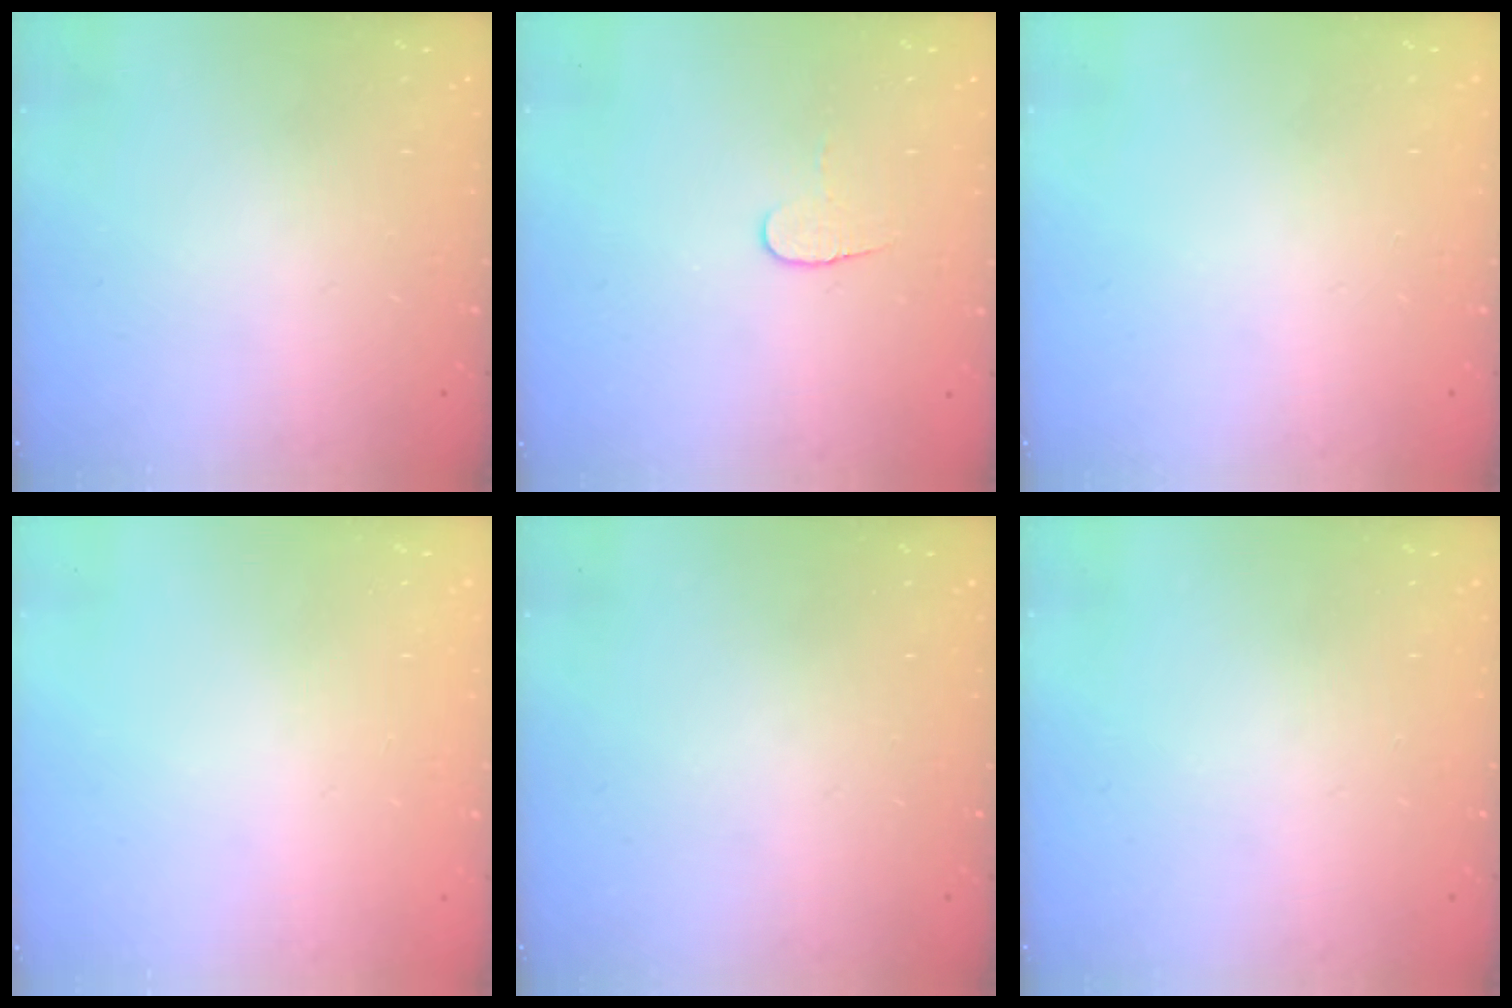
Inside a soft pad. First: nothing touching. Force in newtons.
{"total": 5.3, "press": 5.3, "slide": 0.5}
{"total": 0.0}
{"total": 0.6, "press": 0.6, "slide": 0.2}
{"total": 0.0}
{"total": 0.0}